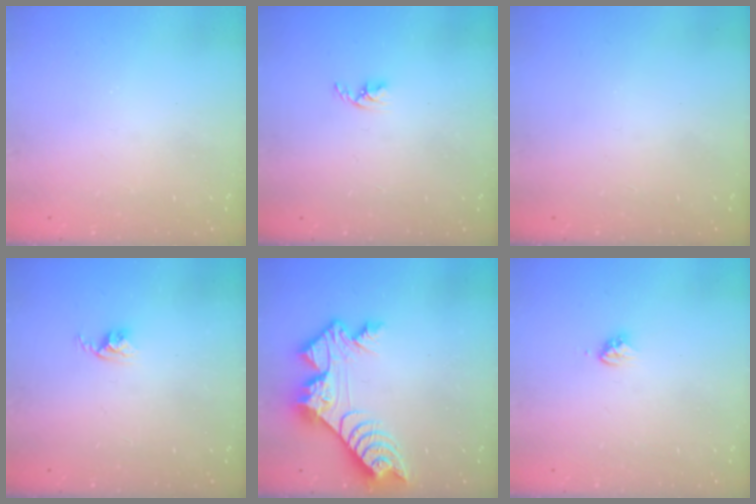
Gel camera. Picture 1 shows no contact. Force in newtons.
{"total": 2.7, "press": 2.7, "slide": 0.5}
{"total": 0.0}
{"total": 2.5, "press": 2.5, "slide": 0.4}
{"total": 11.8, "press": 11.7, "slide": 0.8}
{"total": 3.4, "press": 3.3, "slide": 0.2}